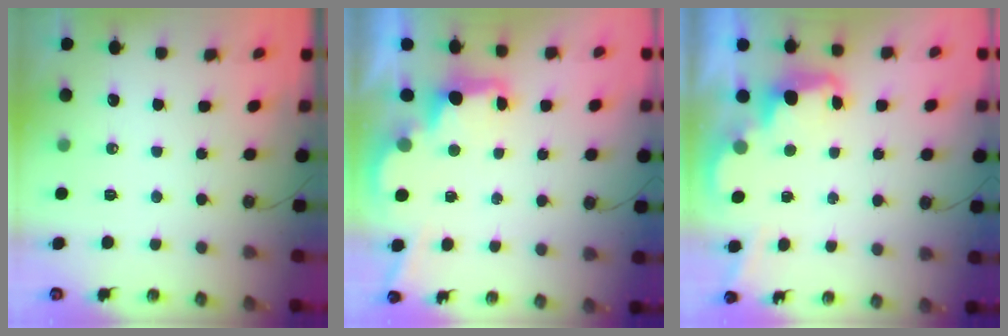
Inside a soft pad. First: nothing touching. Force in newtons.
{"total": 2.5, "press": 2.4, "slide": 0.8}
{"total": 2.2, "press": 2.2, "slide": 0.5}